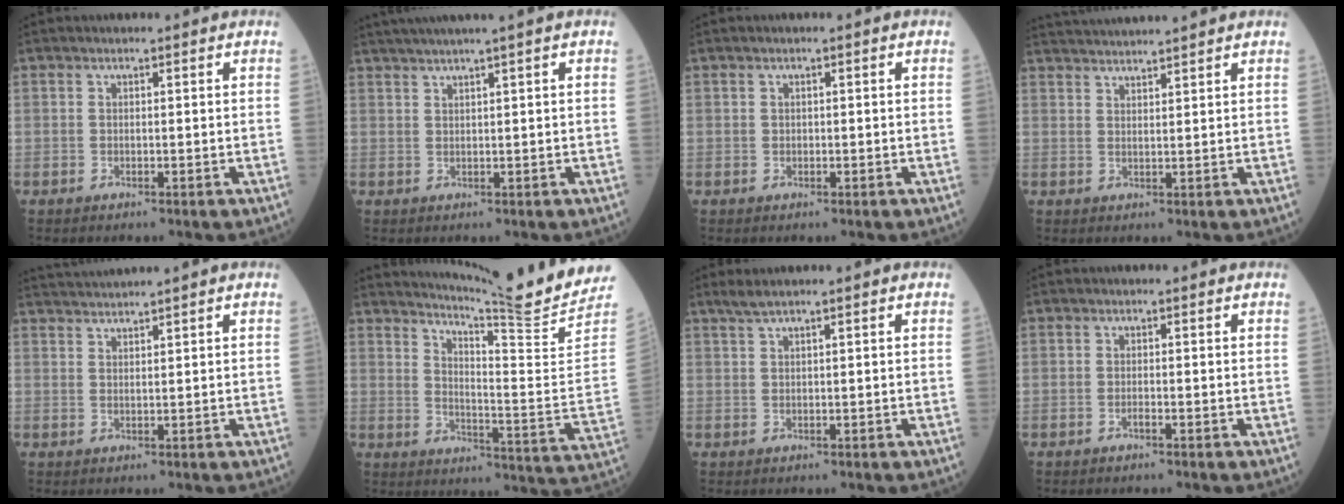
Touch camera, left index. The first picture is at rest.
{"total": 5.5, "force": [4.3, -1.4, 3.1], "torque": [-0.045, 0.023, 0.079]}
{"total": 0.5, "force": [-0.1, 0.5, 0.1], "torque": [-0.003, 0.003, 0.002]}
{"total": 9.0, "force": [8.5, -0.7, 2.8], "torque": [-0.053, 0.032, 0.132]}
{"total": 4.1, "force": [3.7, -1.5, 0.9], "torque": [-0.014, 0.017, 0.075]}
{"total": 16.9, "force": [15.7, -3.6, 5.1], "torque": [-0.092, -0.107, 0.213]}
{"total": 2.5, "force": [2.0, -0.2, 1.5], "torque": [-0.031, 0.023, 0.045]}
{"total": 0.6, "force": [-0.4, 0.0, 0.4], "torque": [-0.007, 0.001, -0.005]}